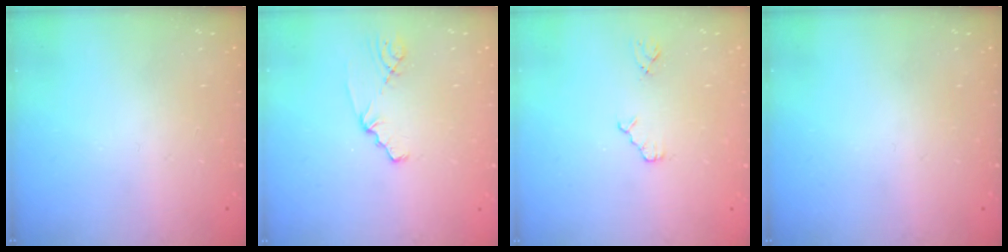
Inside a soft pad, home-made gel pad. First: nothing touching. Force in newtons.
{"total": 1.1, "press": 1.1, "slide": 0.2}
{"total": 2.3, "press": 2.3, "slide": 0.4}
{"total": 0.0}